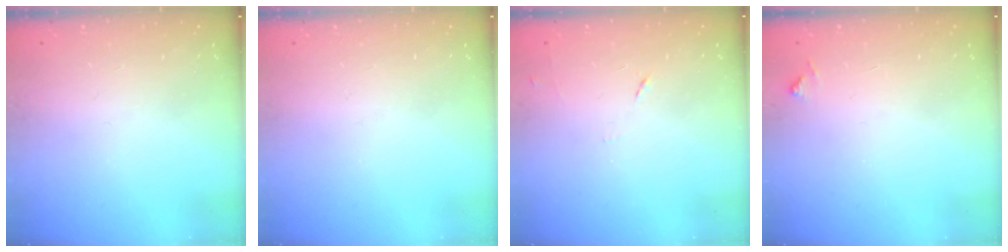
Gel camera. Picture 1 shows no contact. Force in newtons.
{"total": 0.0}
{"total": 4.3, "press": 4.3, "slide": 0.6}
{"total": 6.5, "press": 6.4, "slide": 0.4}